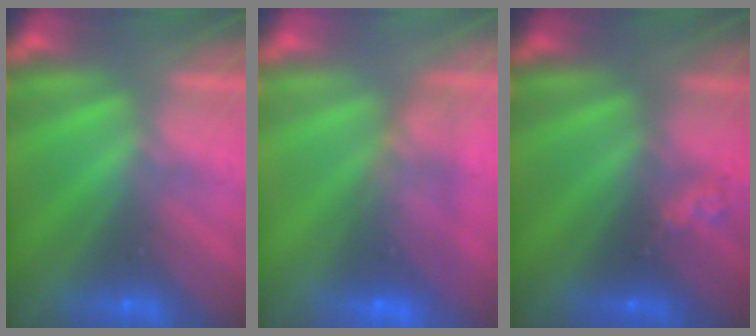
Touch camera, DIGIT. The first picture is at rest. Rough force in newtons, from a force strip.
{"total": 10.7}
{"total": 2.2}